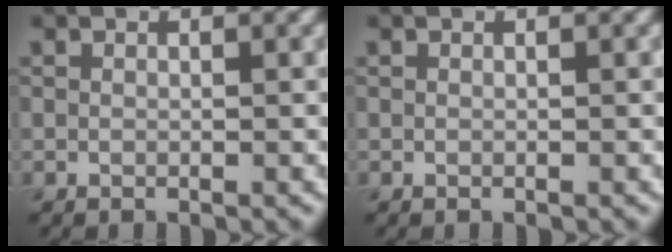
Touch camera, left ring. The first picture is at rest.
{"total": 0.0}